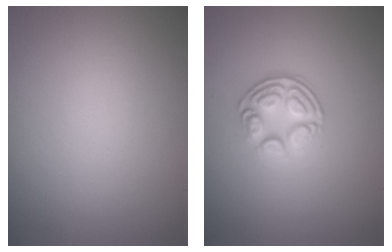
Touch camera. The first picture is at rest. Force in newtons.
{"total": 3.7, "press": 2.6, "slide": 2.6}